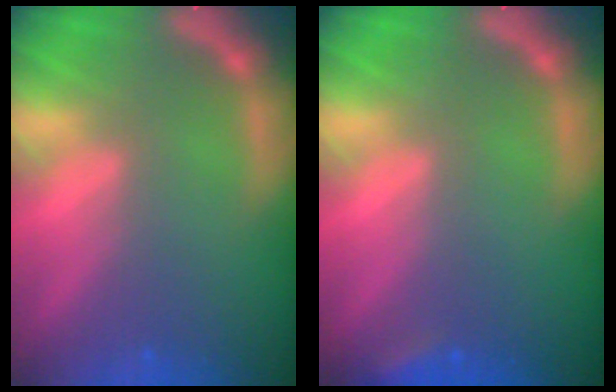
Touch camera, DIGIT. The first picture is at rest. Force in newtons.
{"total": 1.9}